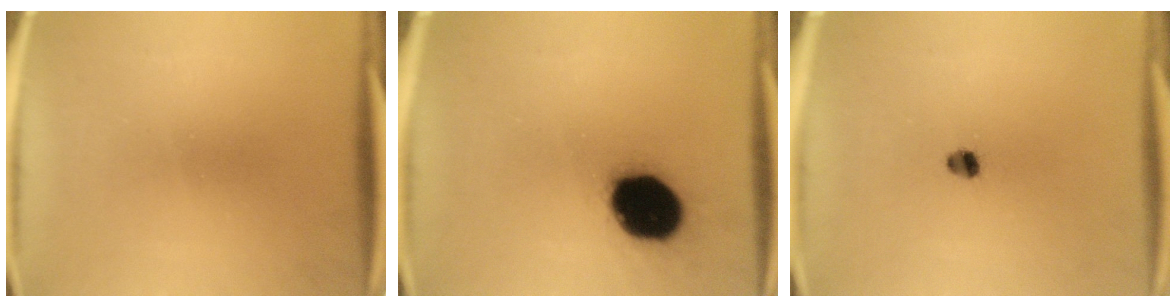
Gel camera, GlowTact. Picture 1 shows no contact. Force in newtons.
{"total": 19.4}
{"total": 2.3}